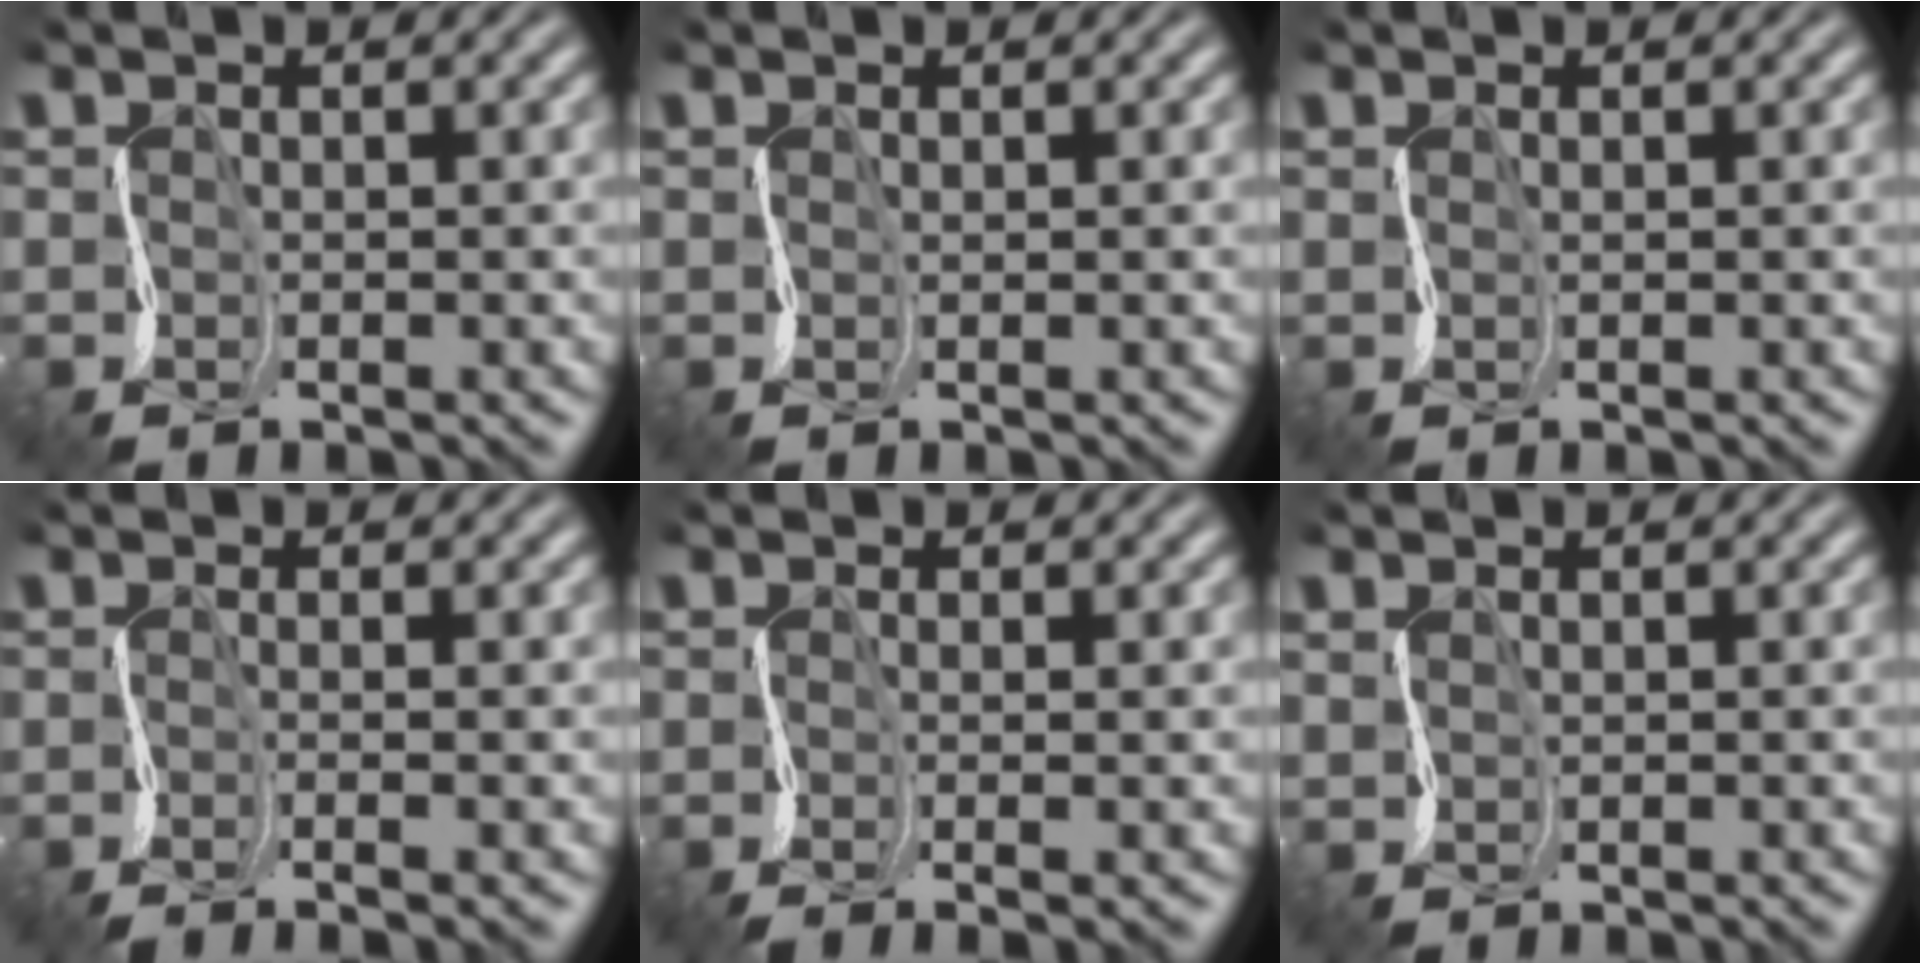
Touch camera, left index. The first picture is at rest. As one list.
[{"total": 0.6, "force": [0.6, 0.0, 0.0], "torque": [0.003, 0.005, 0.012]}, {"total": 0.6, "force": [0.6, 0.0, 0.1], "torque": [0.002, 0.004, 0.012]}, {"total": 2.2, "force": [-0.8, 0.5, 1.9], "torque": [-0.024, -0.005, -0.017]}, {"total": 2.1, "force": [-0.4, 0.6, 2.0], "torque": [-0.026, -0.007, -0.008]}, {"total": 0.8, "force": [0.7, -0.2, -0.3], "torque": [0.000, 0.003, 0.019]}]